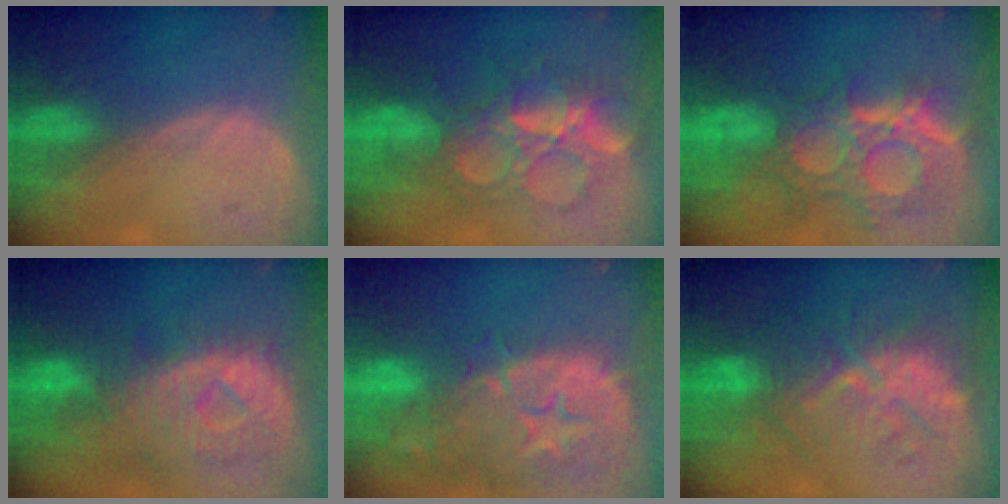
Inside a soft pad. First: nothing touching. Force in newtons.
{"total": 9.1, "press": 9.0, "slide": 1.1}
{"total": 11.9, "press": 10.7, "slide": 5.3}
{"total": 10.8, "press": 9.6, "slide": 5.0}
{"total": 15.2, "press": 12.0, "slide": 9.3}
{"total": 9.8, "press": 9.7, "slide": 1.0}